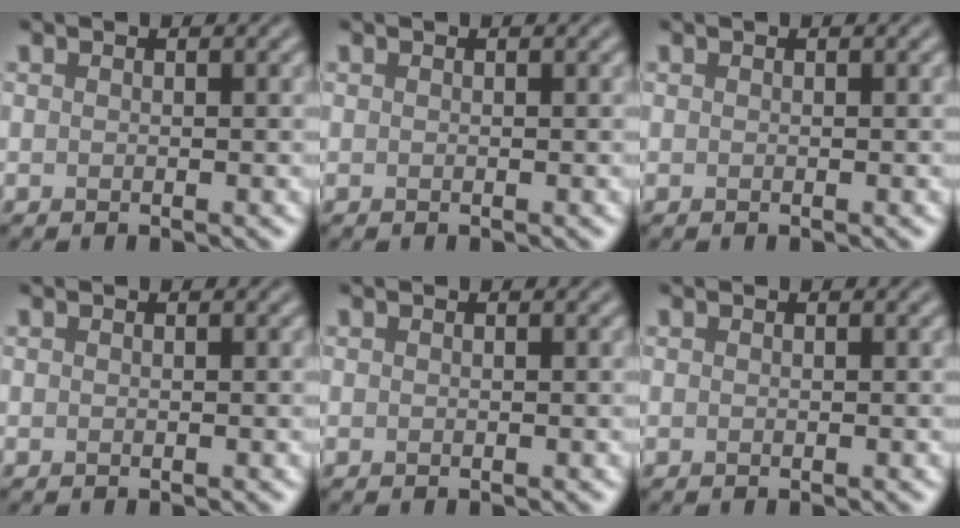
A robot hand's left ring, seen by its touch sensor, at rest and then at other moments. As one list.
[{"total": 0.0}, {"total": 0.0}, {"total": 0.0}, {"total": 0.0}, {"total": 0.0}]